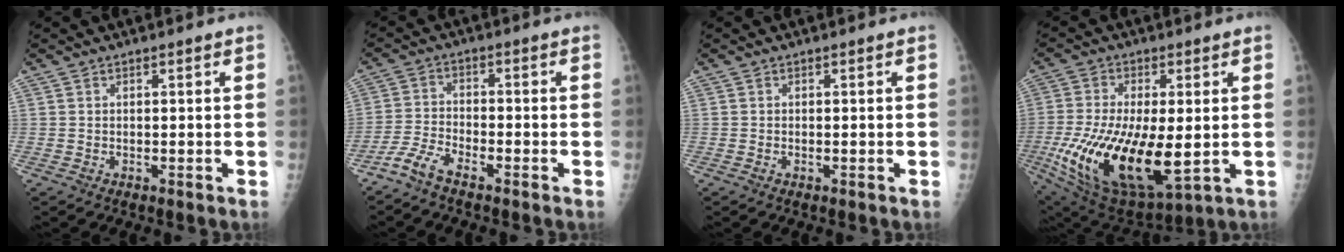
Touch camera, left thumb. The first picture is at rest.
{"total": 4.9, "force": [-4.0, 1.1, 2.6], "torque": [-0.065, 0.013, -0.088]}
{"total": 0.0}
{"total": 22.9, "force": [-3.6, 9.9, 20.4], "torque": [-0.415, -0.040, -0.038]}